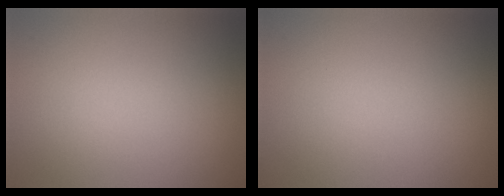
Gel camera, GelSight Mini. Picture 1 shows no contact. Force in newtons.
{"total": 0.0}